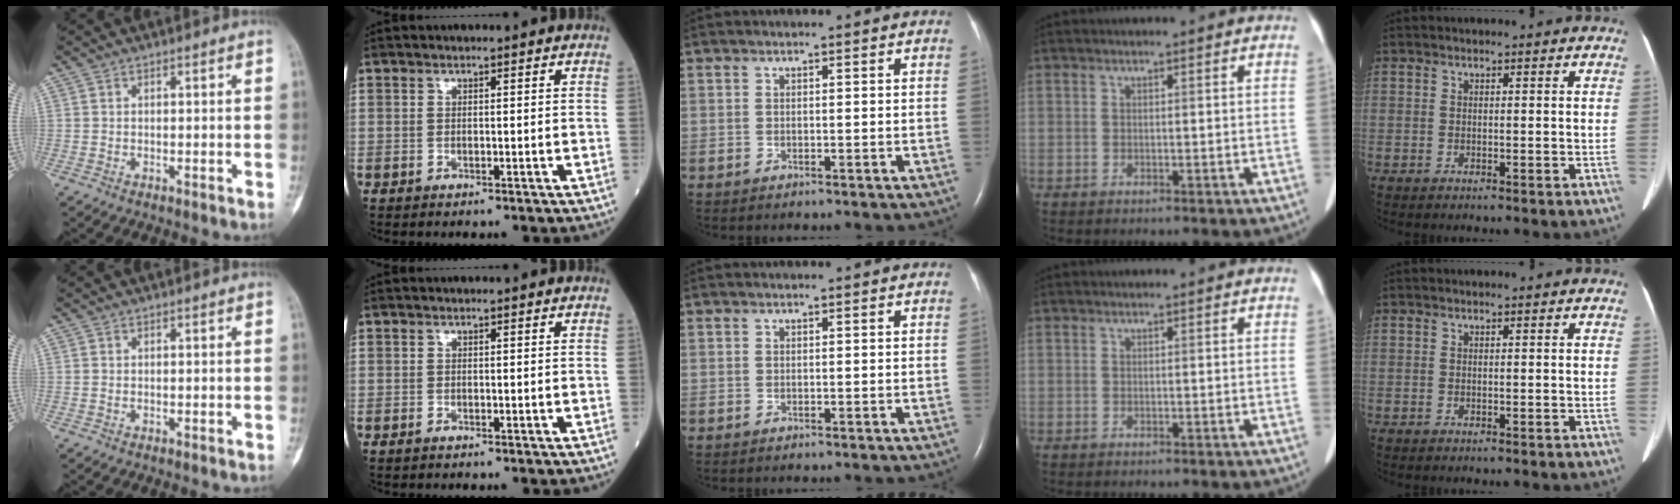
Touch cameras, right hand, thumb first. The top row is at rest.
{}